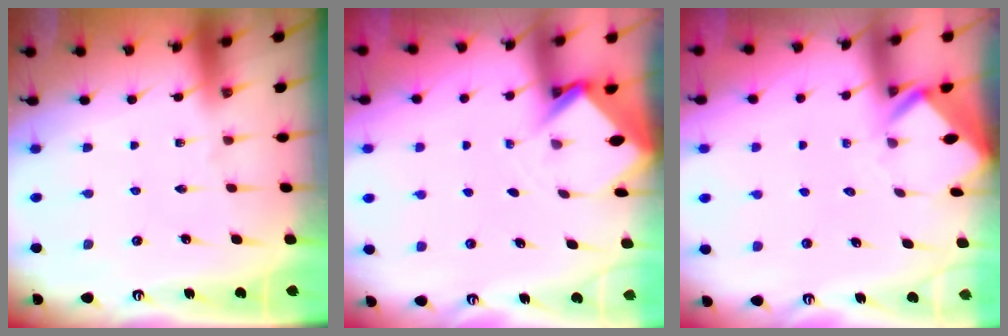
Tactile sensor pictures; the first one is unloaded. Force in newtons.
{"total": 2.9, "press": 2.9, "slide": 0.3}
{"total": 2.5, "press": 2.5, "slide": 0.1}